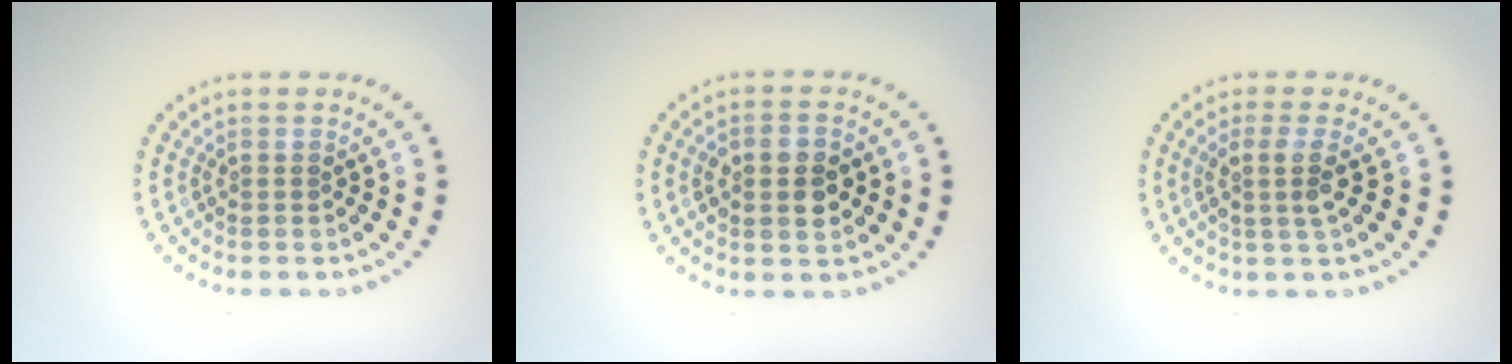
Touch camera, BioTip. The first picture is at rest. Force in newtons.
{"total": 3.7, "press": 3.7, "slide": 0.3}
{"total": 2.2, "press": 1.7, "slide": 1.3}